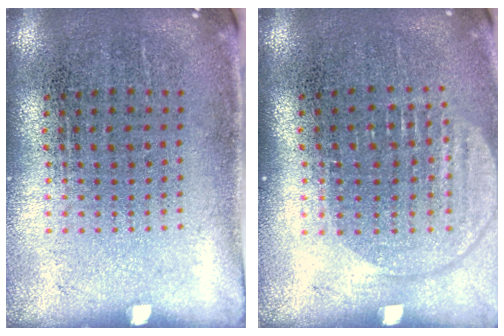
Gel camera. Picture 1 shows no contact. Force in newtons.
{"total": 1.5, "press": 1.3, "slide": 0.8}